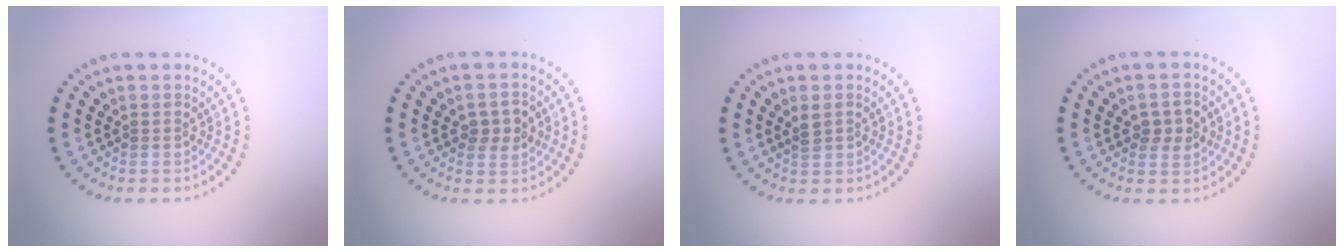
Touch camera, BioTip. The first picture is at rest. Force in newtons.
{"total": 2.4, "press": 2.4, "slide": 0.2}
{"total": 1.2, "press": 1.2, "slide": 0.2}
{"total": 2.4, "press": 2.4, "slide": 0.2}